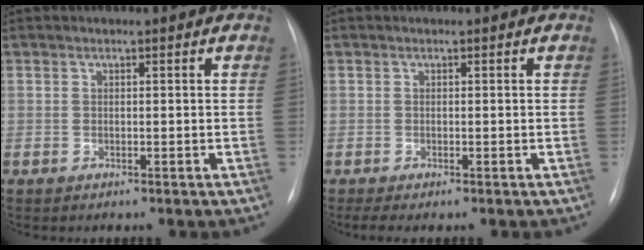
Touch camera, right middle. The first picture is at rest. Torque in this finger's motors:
{"motor_torque": [0.46, -0.41, -0.05, 0.01]}